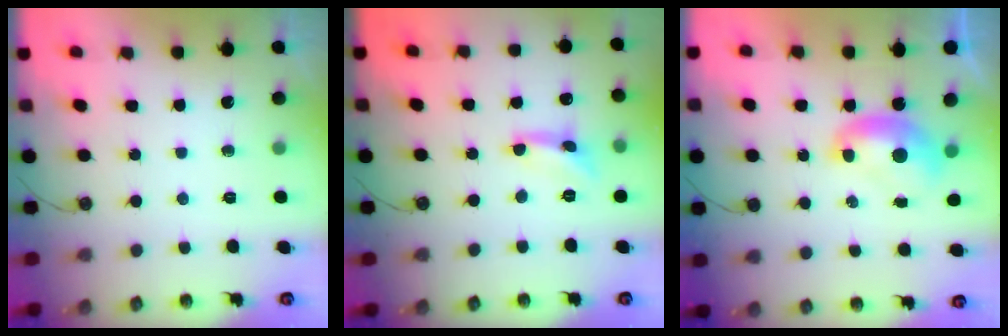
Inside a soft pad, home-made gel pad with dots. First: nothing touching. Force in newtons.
{"total": 2.0, "press": 2.0, "slide": 0.0}
{"total": 1.6, "press": 1.5, "slide": 0.1}